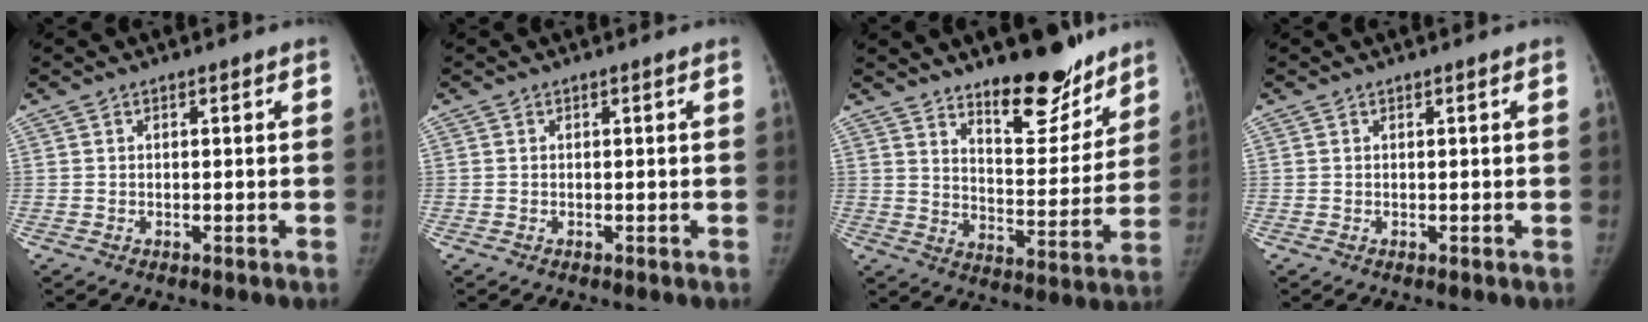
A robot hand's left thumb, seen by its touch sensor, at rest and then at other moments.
{"total": 0.0}
{"total": 15.3, "force": [11.6, 5.6, 8.3], "torque": [-0.069, -0.096, 0.179]}
{"total": 0.0}